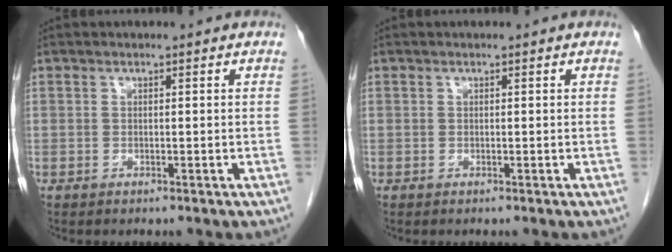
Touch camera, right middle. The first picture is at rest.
{"total": 0.0}